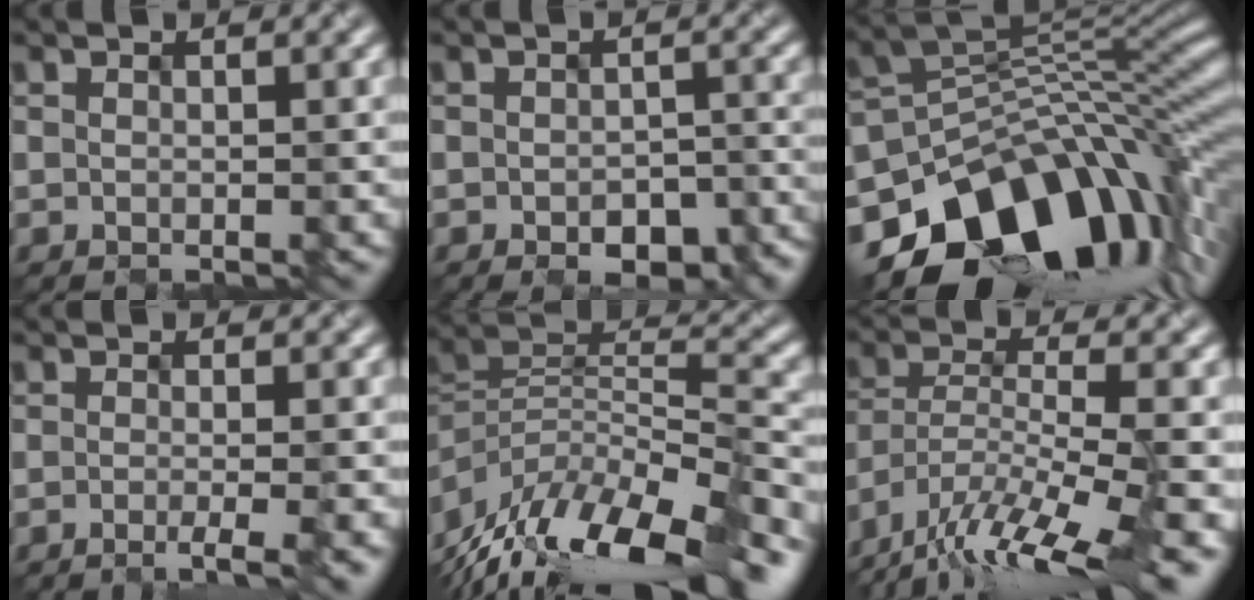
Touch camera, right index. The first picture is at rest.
{"total": 4.7, "force": [-2.5, 2.7, 2.9], "torque": [-0.033, -0.012, -0.022]}
{"total": 15.5, "force": [-8.2, 9.1, 9.5], "torque": [-0.153, -0.013, -0.130]}
{"total": 2.3, "force": [-1.1, 0.5, 2.0], "torque": [-0.026, -0.007, -0.019]}
{"total": 15.0, "force": [-10.5, 5.6, 9.1], "torque": [-0.187, 0.005, -0.162]}
{"total": 12.0, "force": [-9.1, 2.9, 7.3], "torque": [-0.146, -0.001, -0.156]}